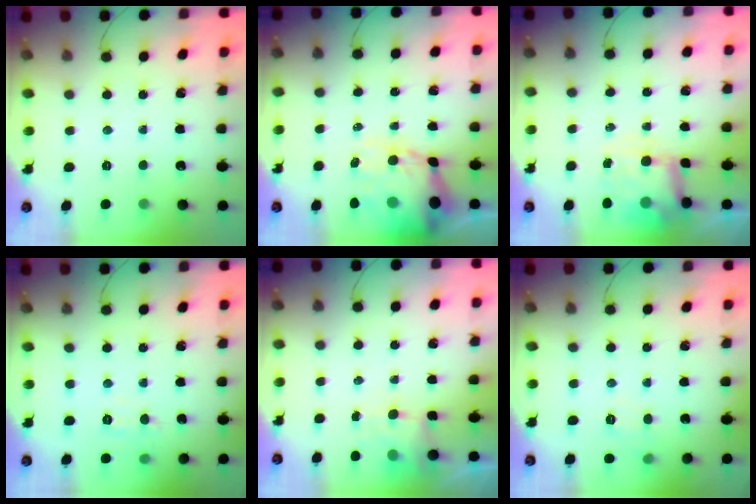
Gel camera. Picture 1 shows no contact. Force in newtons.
{"total": 13.6, "press": 13.0, "slide": 3.9}
{"total": 7.6, "press": 7.4, "slide": 1.7}
{"total": 3.8, "press": 3.6, "slide": 1.3}
{"total": 4.6, "press": 4.5, "slide": 1.1}
{"total": 4.3, "press": 4.0, "slide": 1.6}